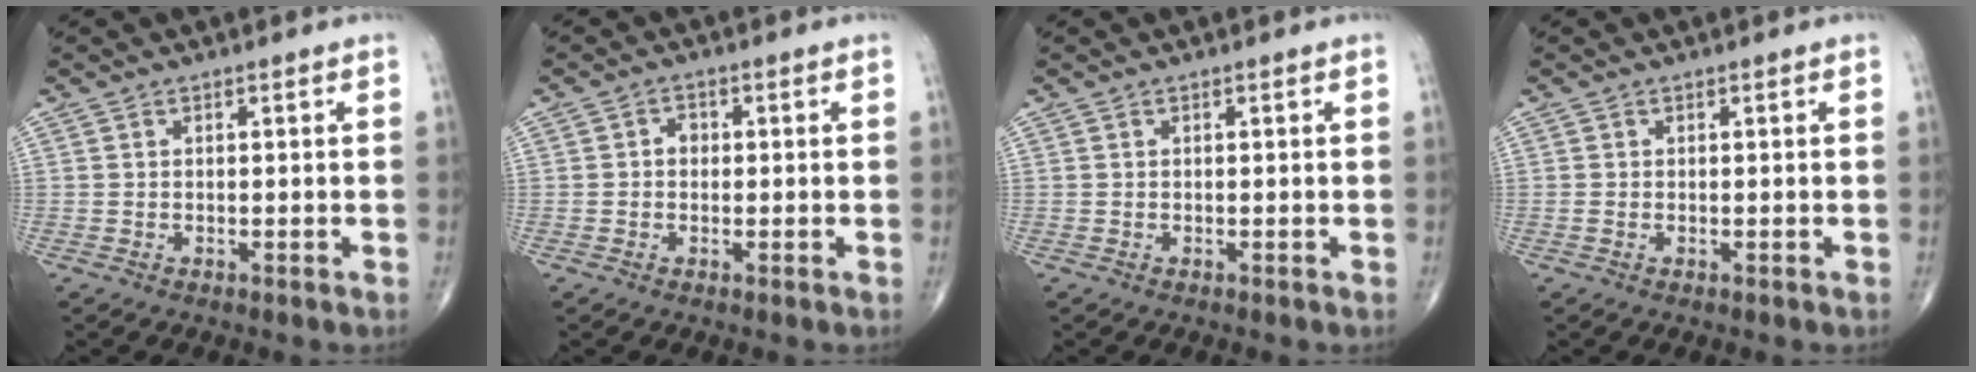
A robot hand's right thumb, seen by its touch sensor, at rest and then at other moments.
{"total": 1.9, "force": [0.0, 1.6, 1.1], "torque": [-0.007, 0.006, -0.003]}
{"total": 0.0}
{"total": 0.0}